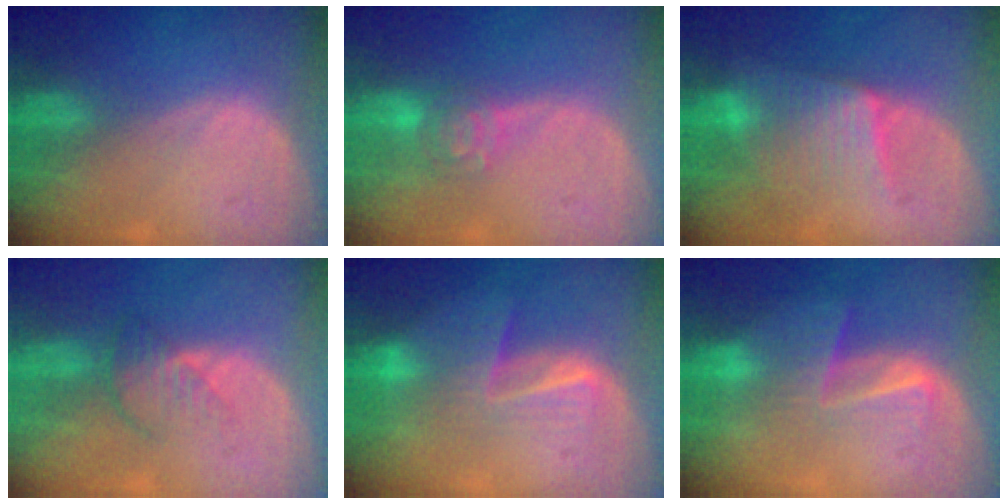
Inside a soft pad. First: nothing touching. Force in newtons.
{"total": 4.7, "press": 4.2, "slide": 2.2}
{"total": 6.3, "press": 6.3, "slide": 0.8}
{"total": 3.7, "press": 3.4, "slide": 1.5}
{"total": 6.9, "press": 6.4, "slide": 2.5}
{"total": 6.7, "press": 5.5, "slide": 3.7}